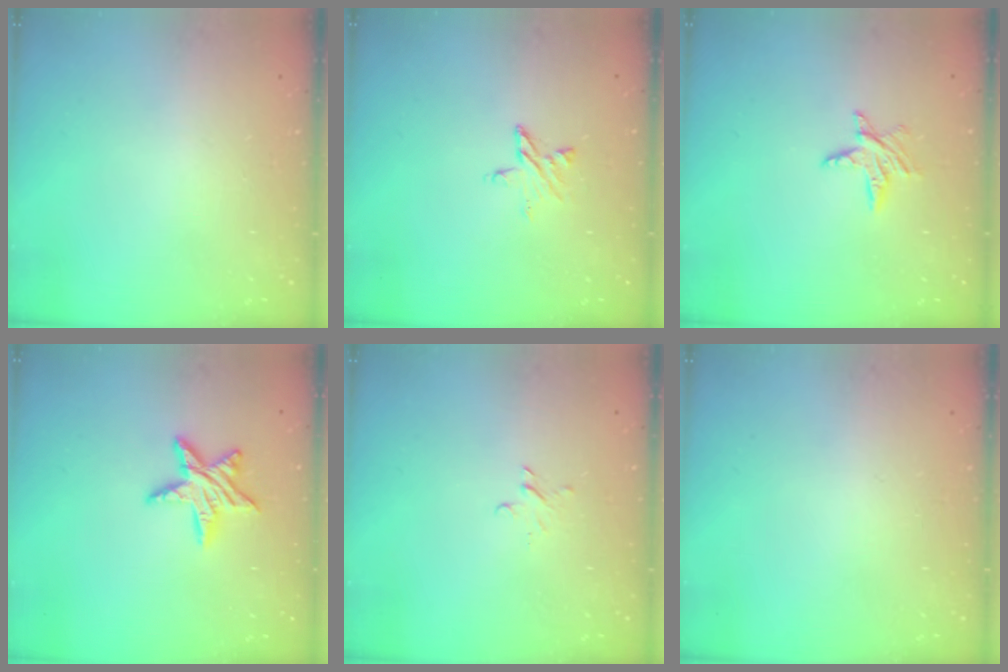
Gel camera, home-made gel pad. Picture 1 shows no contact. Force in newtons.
{"total": 4.2, "press": 4.2, "slide": 0.4}
{"total": 5.9, "press": 5.9, "slide": 0.4}
{"total": 10.2, "press": 10.2, "slide": 0.5}
{"total": 2.2, "press": 2.2, "slide": 0.2}
{"total": 0.0}